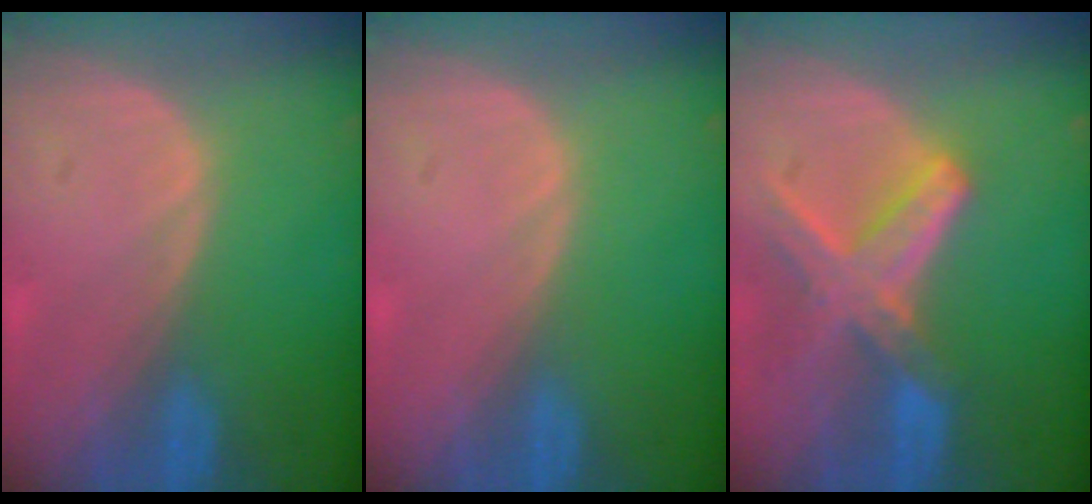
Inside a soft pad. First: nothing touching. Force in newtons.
{"total": 0.0}
{"total": 8.2, "press": 7.3, "slide": 3.9}